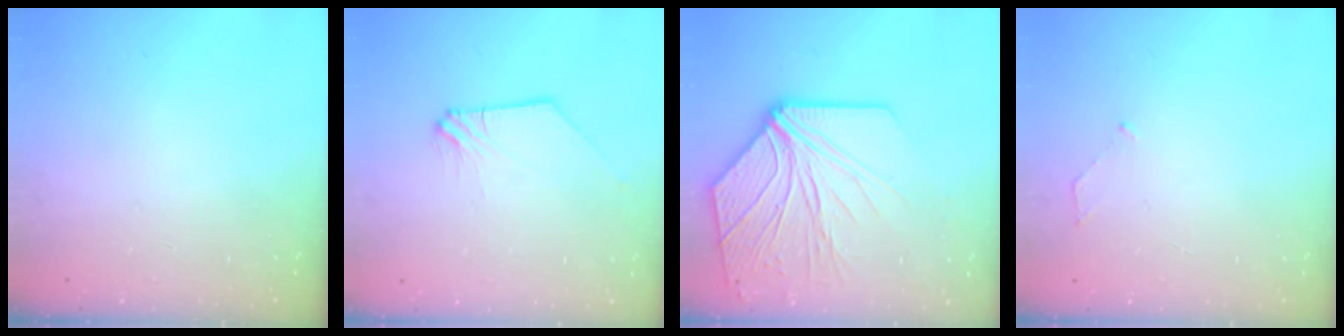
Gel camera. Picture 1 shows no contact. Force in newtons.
{"total": 0.9, "press": 0.8, "slide": 0.2}
{"total": 13.7, "press": 13.5, "slide": 2.6}
{"total": 3.5, "press": 3.5, "slide": 0.6}